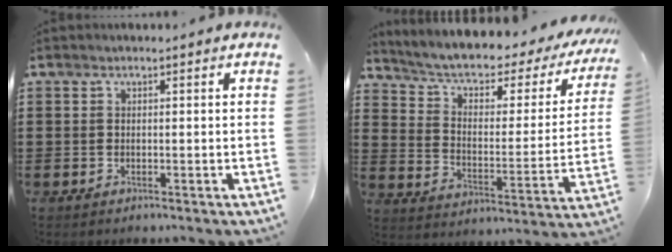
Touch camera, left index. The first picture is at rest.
{"total": 4.7, "force": [2.6, 2.3, 3.2], "torque": [-0.076, -0.019, 0.036]}